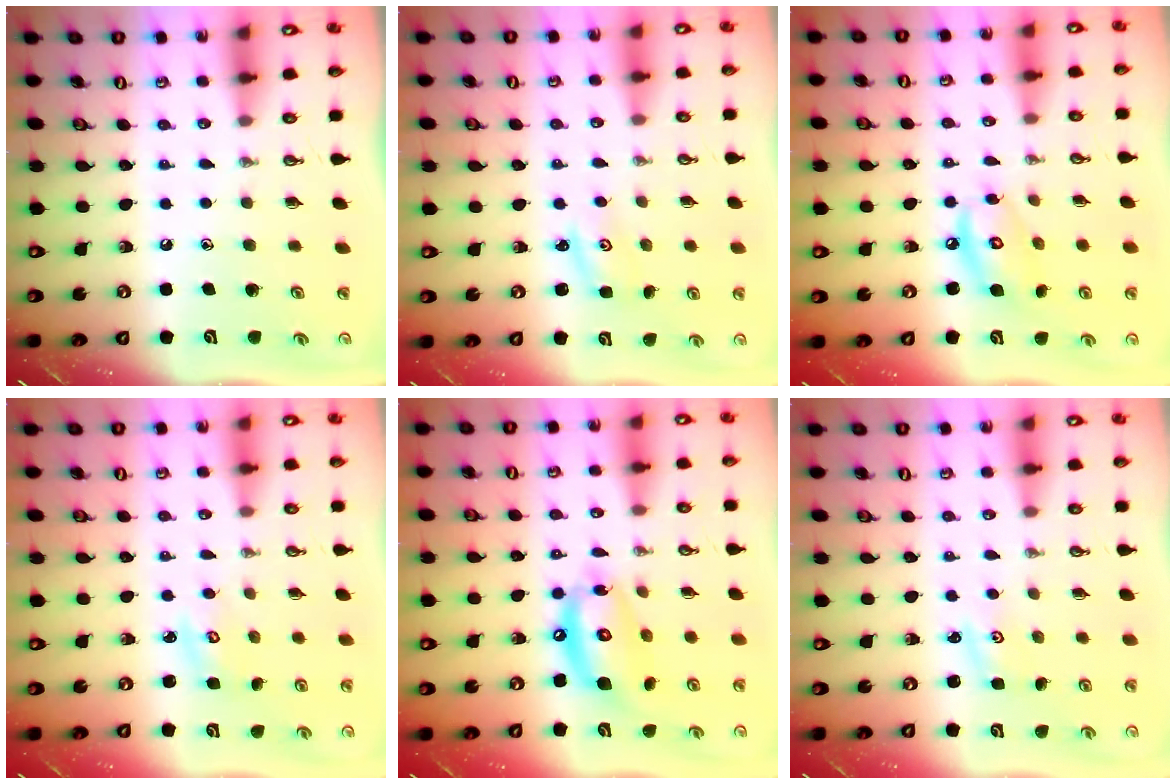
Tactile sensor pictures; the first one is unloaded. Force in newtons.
{"total": 2.0, "press": 2.0, "slide": 0.2}
{"total": 9.5, "press": 9.5, "slide": 0.7}
{"total": 3.5, "press": 3.4, "slide": 0.4}
{"total": 13.5, "press": 13.4, "slide": 1.6}
{"total": 1.2, "press": 1.2, "slide": 0.2}